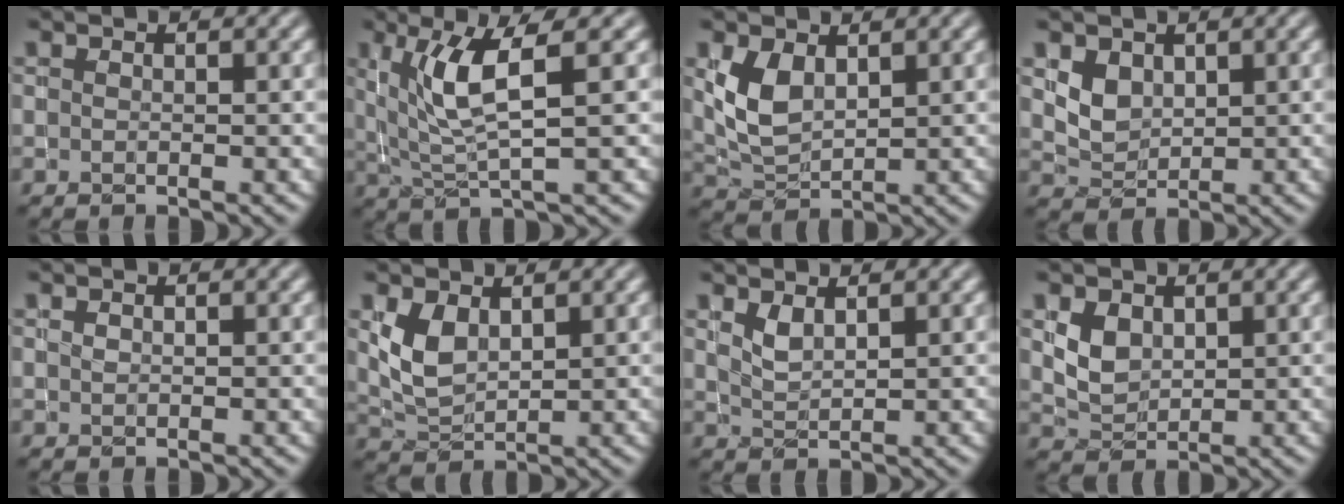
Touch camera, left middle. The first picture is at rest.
{"total": 5.2, "force": [1.6, 1.0, 4.9], "torque": [-0.102, -0.004, 0.035]}
{"total": 3.6, "force": [1.0, 2.2, 2.7], "torque": [-0.067, -0.002, 0.027]}
{"total": 2.2, "force": [0.9, 1.7, 1.1], "torque": [-0.025, -0.008, 0.023]}
{"total": 0.0}
{"total": 3.0, "force": [1.0, 1.8, 2.2], "torque": [-0.052, -0.003, 0.027]}
{"total": 1.2, "force": [0.8, 0.4, 0.8], "torque": [-0.022, -0.006, 0.021]}
{"total": 2.4, "force": [0.8, 1.9, 1.4], "torque": [-0.032, -0.005, 0.021]}